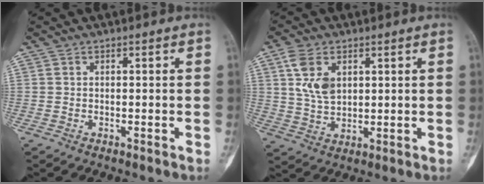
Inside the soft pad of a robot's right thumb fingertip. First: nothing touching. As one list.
[{"total": 7.7, "force": [2.7, 4.7, 5.5], "torque": [-0.097, -0.007, 0.059]}]